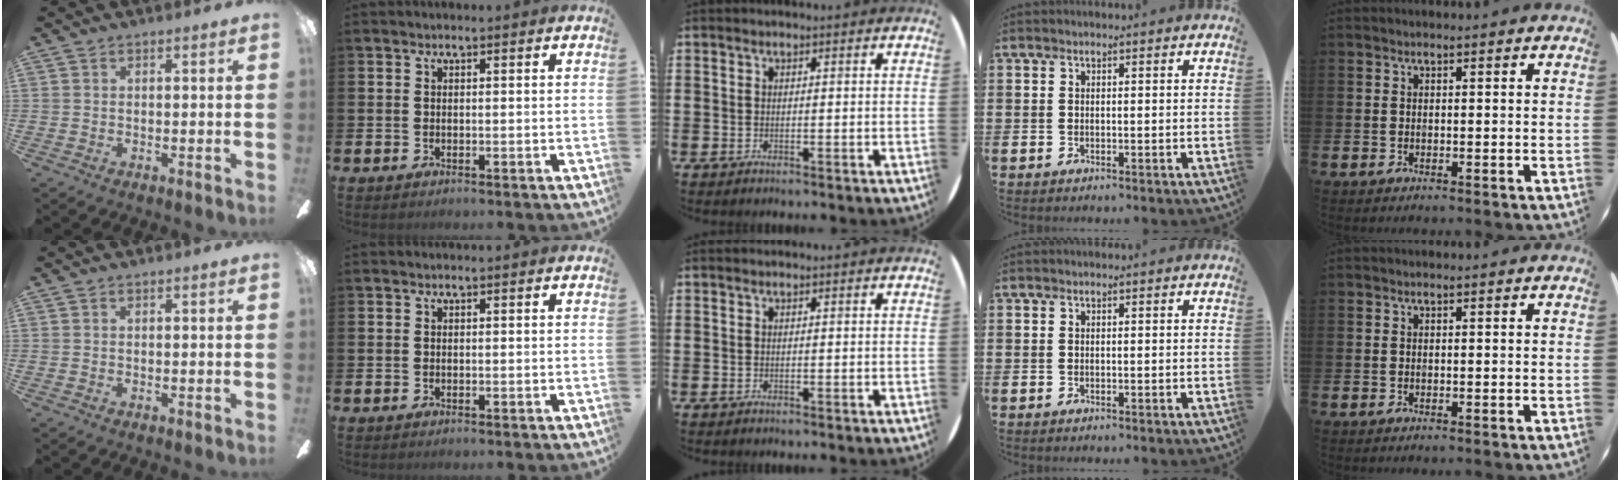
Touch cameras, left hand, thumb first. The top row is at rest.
{}